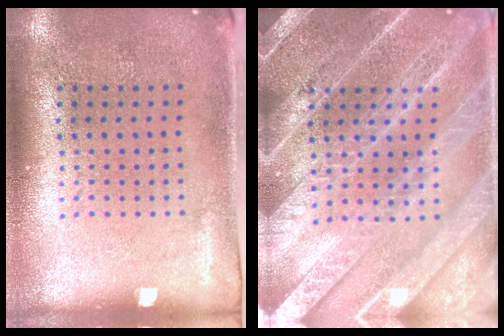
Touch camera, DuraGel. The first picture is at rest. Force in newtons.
{"total": 6.0, "press": 6.0, "slide": 0.7}